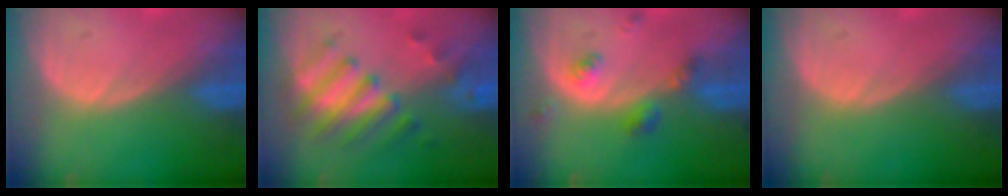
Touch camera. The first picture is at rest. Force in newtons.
{"total": 8.0, "press": 7.0, "slide": 3.9}
{"total": 4.5, "press": 4.2, "slide": 1.8}
{"total": 0.0}